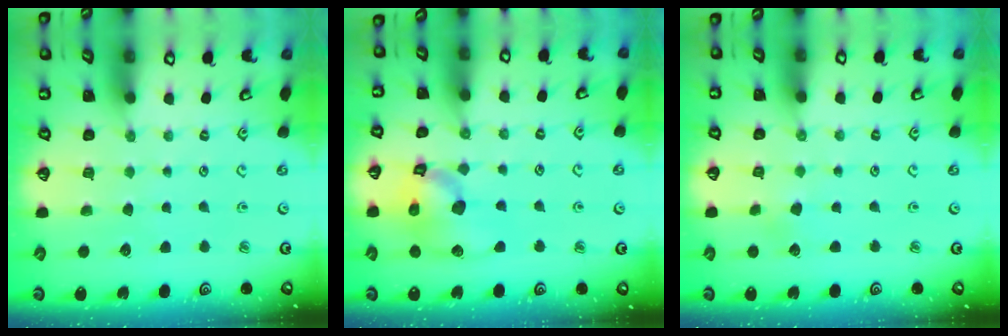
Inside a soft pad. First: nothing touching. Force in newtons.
{"total": 16.8, "press": 16.6, "slide": 2.5}
{"total": 1.4, "press": 1.4, "slide": 0.1}